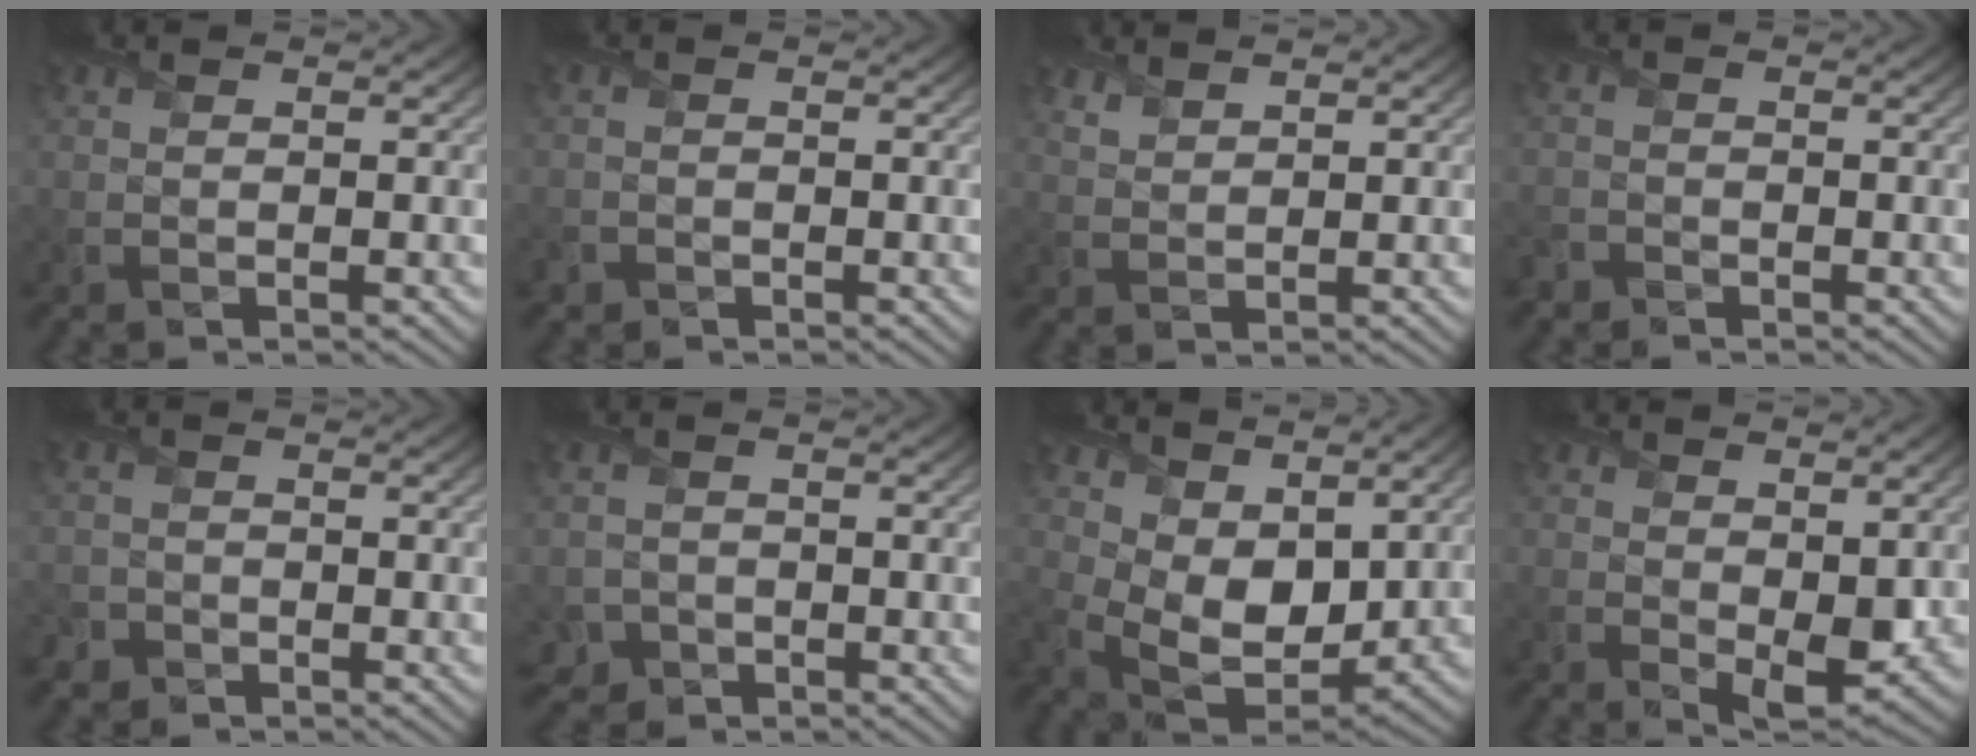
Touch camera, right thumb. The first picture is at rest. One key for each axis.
{"total": 1.3, "fx": -0.9, "fy": 1.0, "fz": 0.1, "tx": 0.001, "ty": -0.004, "tz": -0.020}
{"total": 2.3, "fx": 2.1, "fy": 0.7, "fz": 0.8, "tx": -0.023, "ty": 0.001, "tz": 0.048}
{"total": 1.7, "fx": -1.3, "fy": 1.0, "fz": 0.2, "tx": -0.006, "ty": -0.003, "tz": -0.035}
{"total": 2.2, "fx": -1.5, "fy": 1.6, "fz": 0.3, "tx": -0.001, "ty": -0.002, "tz": -0.037}
{"total": 3.2, "fx": -2.0, "fy": 2.5, "fz": 0.6, "tx": -0.014, "ty": 0.000, "tz": -0.040}
{"total": 9.7, "fx": 3.7, "fy": 6.3, "fz": 6.3, "tx": -0.155, "ty": -0.026, "tz": 0.072}
{"total": 4.5, "fx": 0.7, "fy": 2.6, "fz": 3.7, "tx": -0.065, "ty": -0.016, "tz": 0.019}